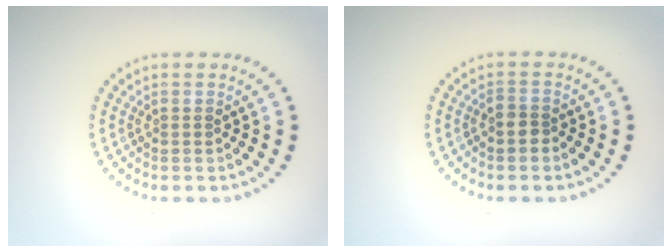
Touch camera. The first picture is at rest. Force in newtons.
{"total": 1.4, "press": 1.2, "slide": 0.7}